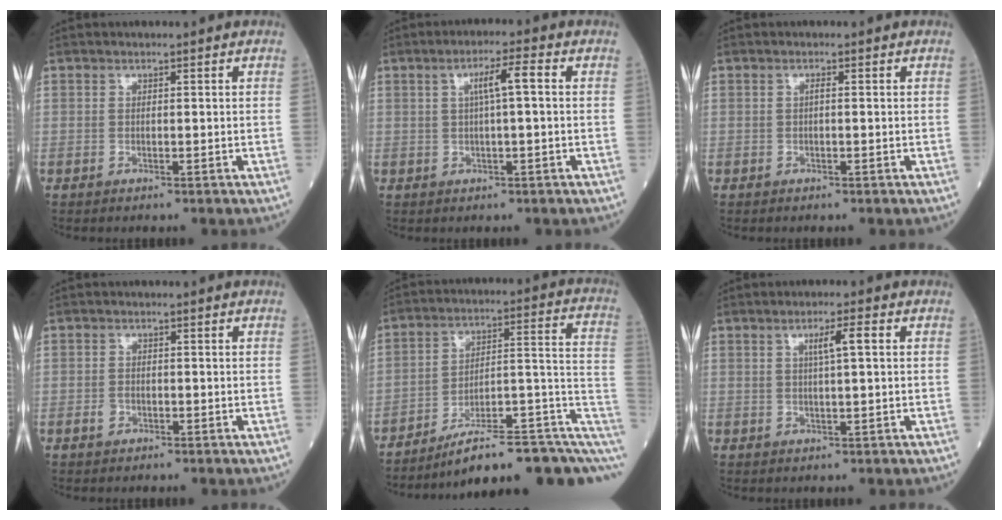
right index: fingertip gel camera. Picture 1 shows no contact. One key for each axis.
{"total": 4.3, "fx": 0.7, "fy": 0.1, "fz": 4.2, "tx": -0.073, "ty": 0.010, "tz": 0.012}
{"total": 0.6, "fx": 0.0, "fy": 0.0, "fz": 0.6, "tx": -0.013, "ty": 0.001, "tz": -0.001}
{"total": 1.1, "fx": -0.4, "fy": 0.9, "fz": 0.5, "tx": -0.008, "ty": 0.003, "tz": -0.004}
{"total": 17.9, "fx": -10.3, "fy": 4.3, "fz": 13.9, "tx": -0.126, "ty": 0.068, "tz": -0.143}
{"total": 3.4, "fx": 0.9, "fy": 0.0, "fz": 3.2, "tx": -0.056, "ty": 0.005, "tz": 0.015}